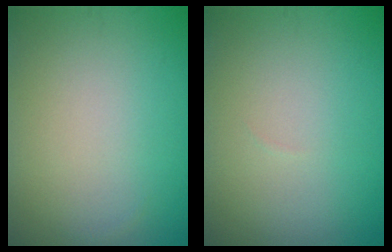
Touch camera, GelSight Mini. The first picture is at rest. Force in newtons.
{"total": 0.0}